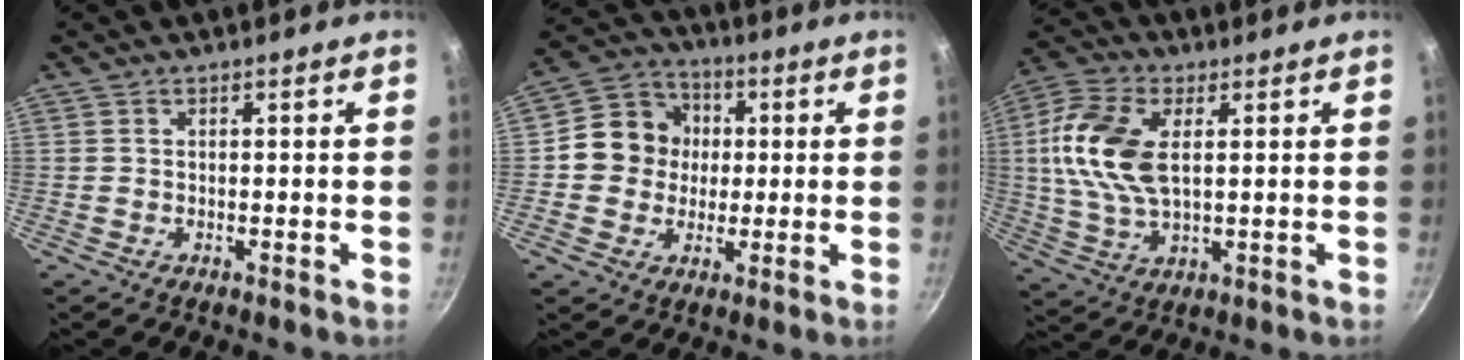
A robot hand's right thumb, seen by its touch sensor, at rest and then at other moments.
{"total": 10.7, "force": [0.5, 9.9, 4.0], "torque": [-0.029, 0.019, -0.008]}
{"total": 14.0, "force": [2.4, 7.6, 11.5], "torque": [-0.228, 0.004, 0.041]}